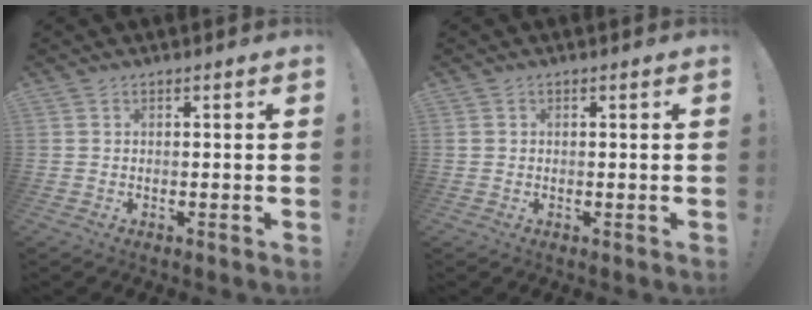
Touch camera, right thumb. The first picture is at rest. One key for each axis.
{"total": 0.5, "fx": 0.2, "fy": 0.5, "fz": 0.1, "tx": 0.000, "ty": 0.002, "tz": 0.003}